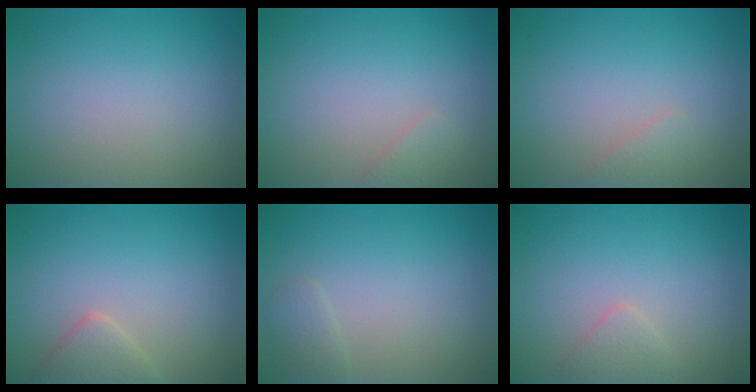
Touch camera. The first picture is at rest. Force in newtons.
{"total": 0.9, "press": 0.9, "slide": 0.1}
{"total": 0.9, "press": 0.9, "slide": 0.1}
{"total": 2.3, "press": 2.3, "slide": 0.1}
{"total": 1.1, "press": 1.1, "slide": 0.1}
{"total": 1.3, "press": 1.3, "slide": 0.0}